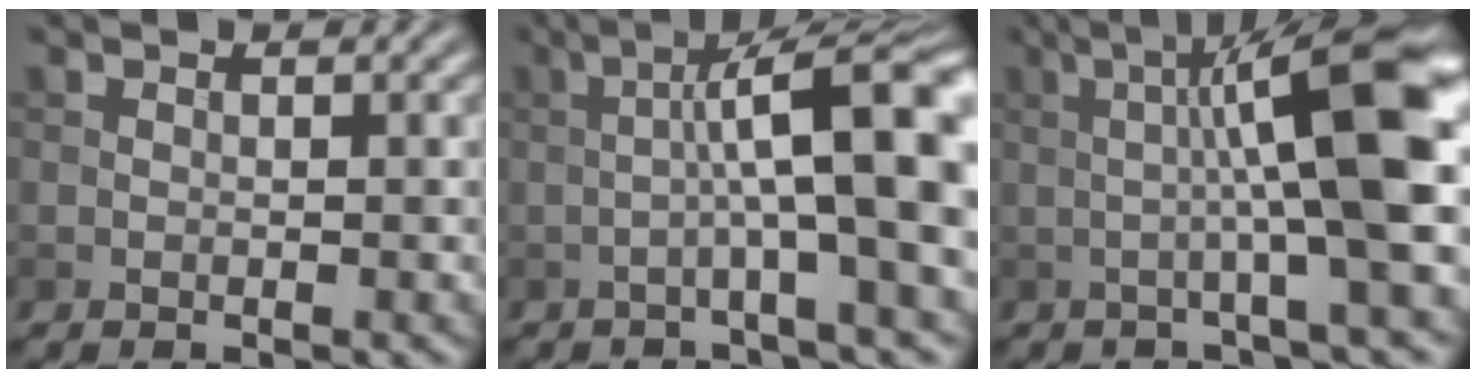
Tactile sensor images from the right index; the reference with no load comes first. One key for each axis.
{"total": 10.6, "fx": 0.0, "fy": 1.6, "fz": 10.5, "tx": -0.144, "ty": 0.026, "tz": -0.008}
{"total": 10.3, "fx": 0.9, "fy": 1.2, "fz": 10.1, "tx": -0.140, "ty": 0.014, "tz": 0.011}